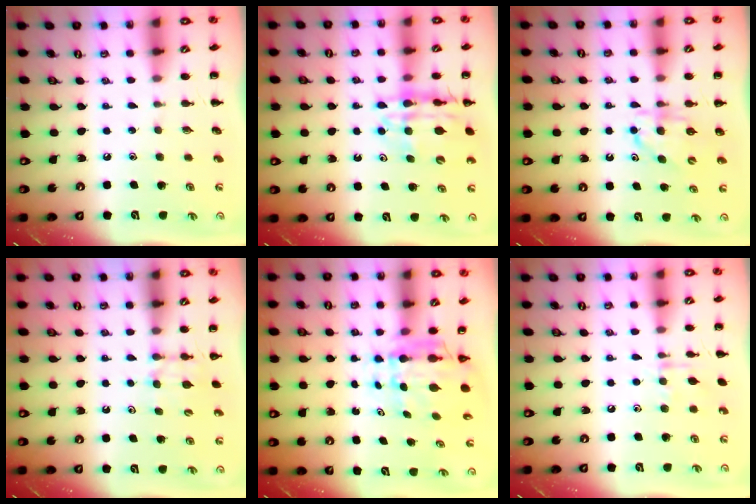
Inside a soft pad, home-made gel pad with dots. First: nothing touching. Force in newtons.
{"total": 13.1, "press": 12.6, "slide": 3.7}
{"total": 6.1, "press": 6.1, "slide": 0.5}
{"total": 6.2, "press": 6.1, "slide": 1.4}
{"total": 5.8, "press": 5.3, "slide": 2.3}
{"total": 6.5, "press": 6.5, "slide": 1.1}